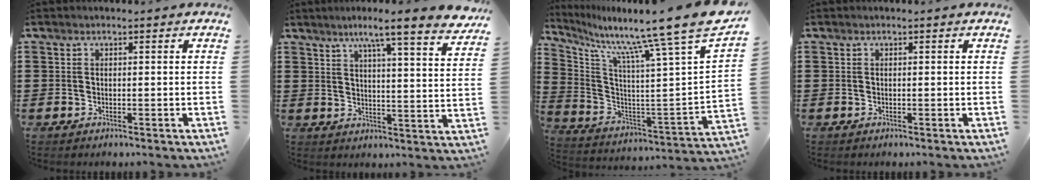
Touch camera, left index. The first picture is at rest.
{"total": 6.5, "force": [5.2, -0.8, 3.9], "torque": [-0.080, -0.040, 0.077]}
{"total": 11.9, "force": [9.4, -1.5, 7.1], "torque": [-0.150, -0.088, 0.136]}
{"total": 0.0}